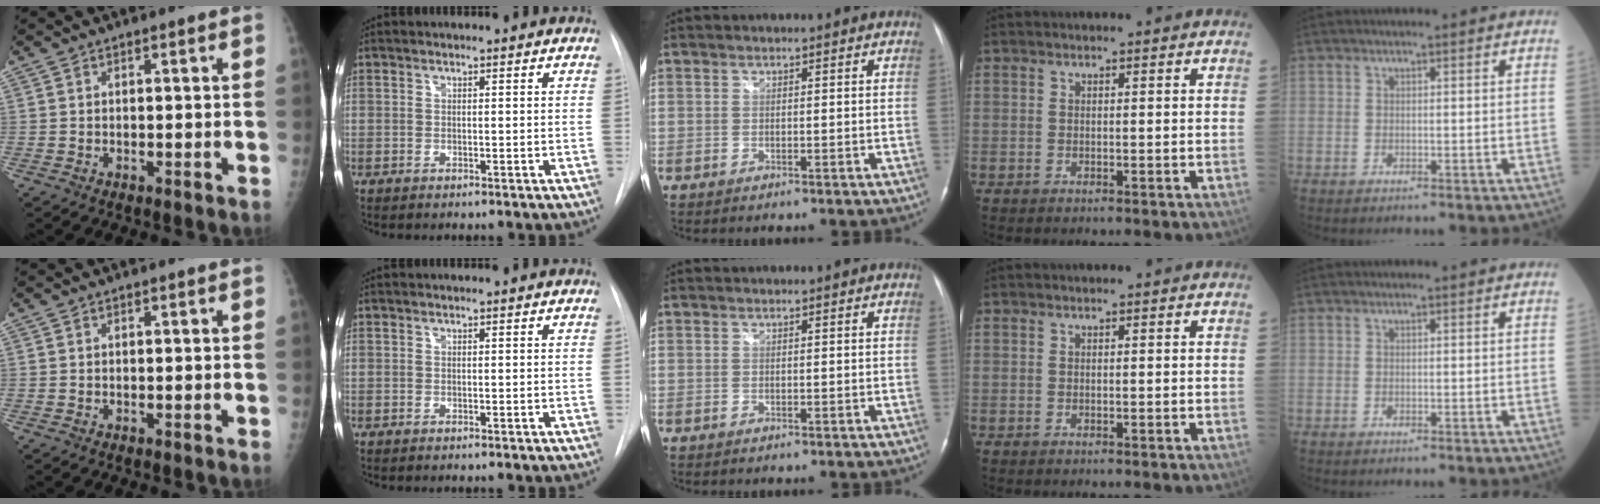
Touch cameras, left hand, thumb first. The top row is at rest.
{}